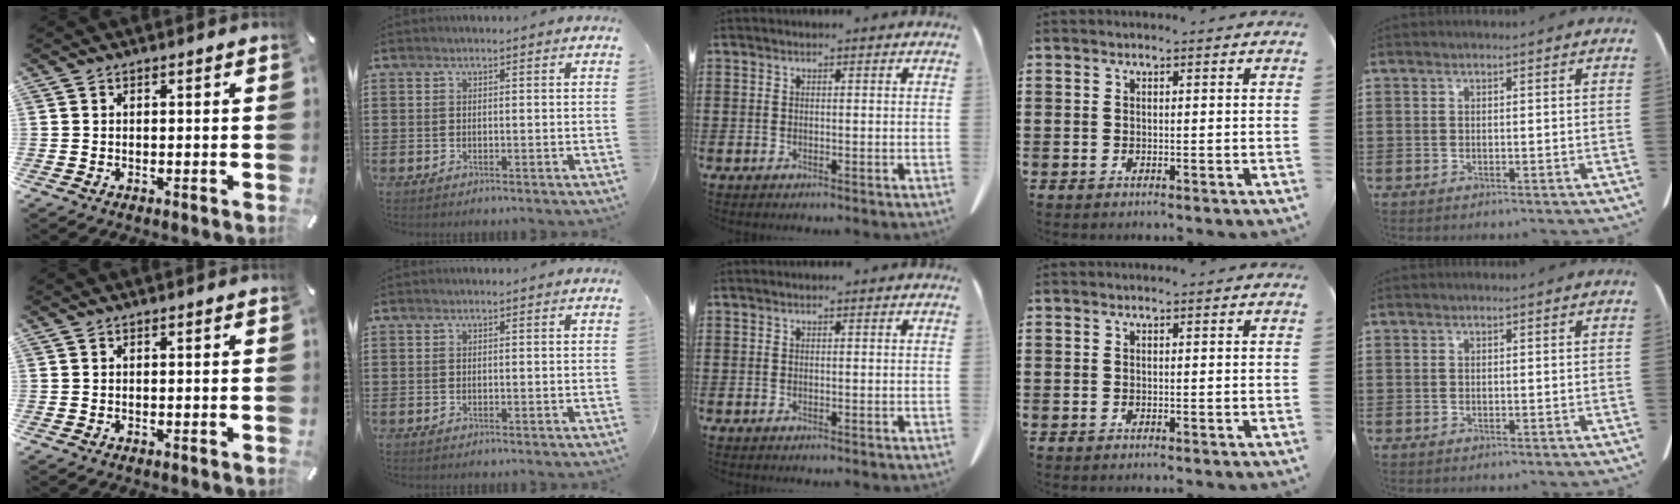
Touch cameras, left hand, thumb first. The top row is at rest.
{}